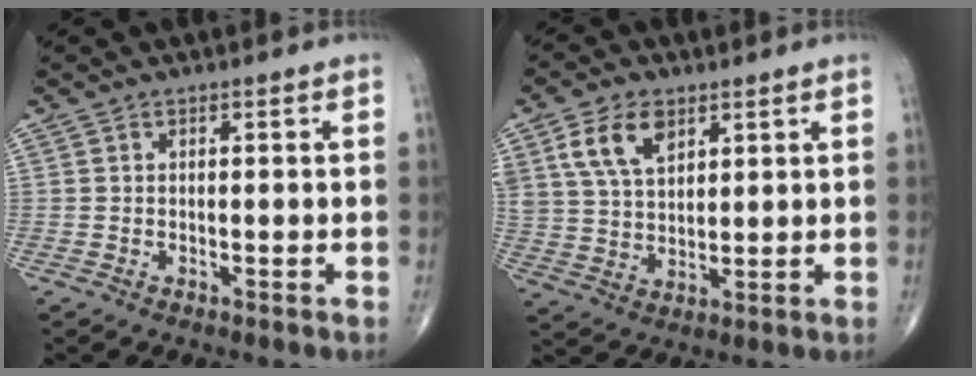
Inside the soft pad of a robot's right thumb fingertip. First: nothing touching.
{"total": 9.5, "force": [4.7, 5.7, 6.0], "torque": [-0.103, -0.013, 0.094]}